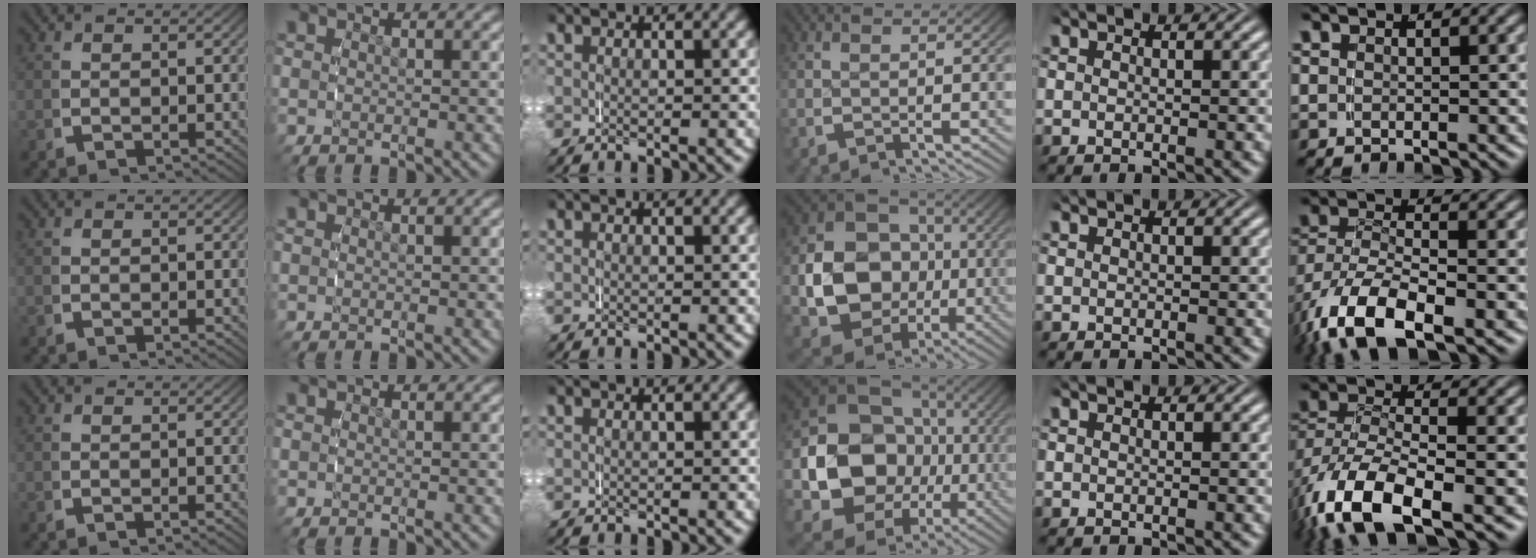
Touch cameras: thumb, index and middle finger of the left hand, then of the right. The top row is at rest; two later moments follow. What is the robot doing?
{"motion": "grasp_and_lifting", "object": "paper"}